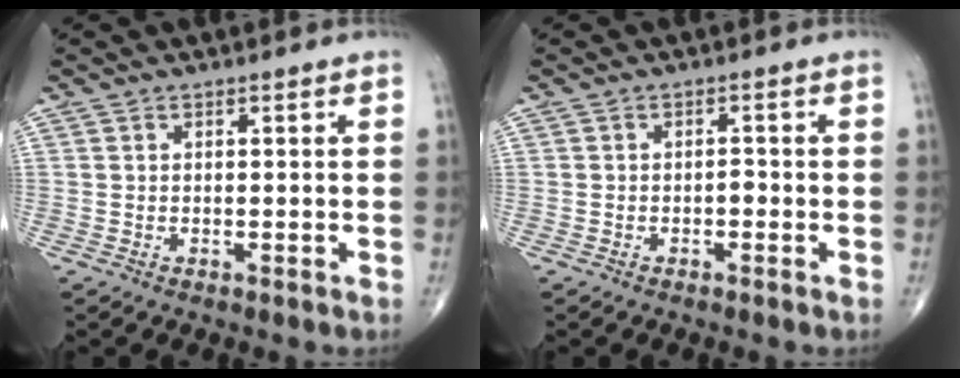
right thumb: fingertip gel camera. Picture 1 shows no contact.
{"total": 1.4, "force": [-0.5, 0.8, 1.0], "torque": [-0.009, 0.004, -0.012]}